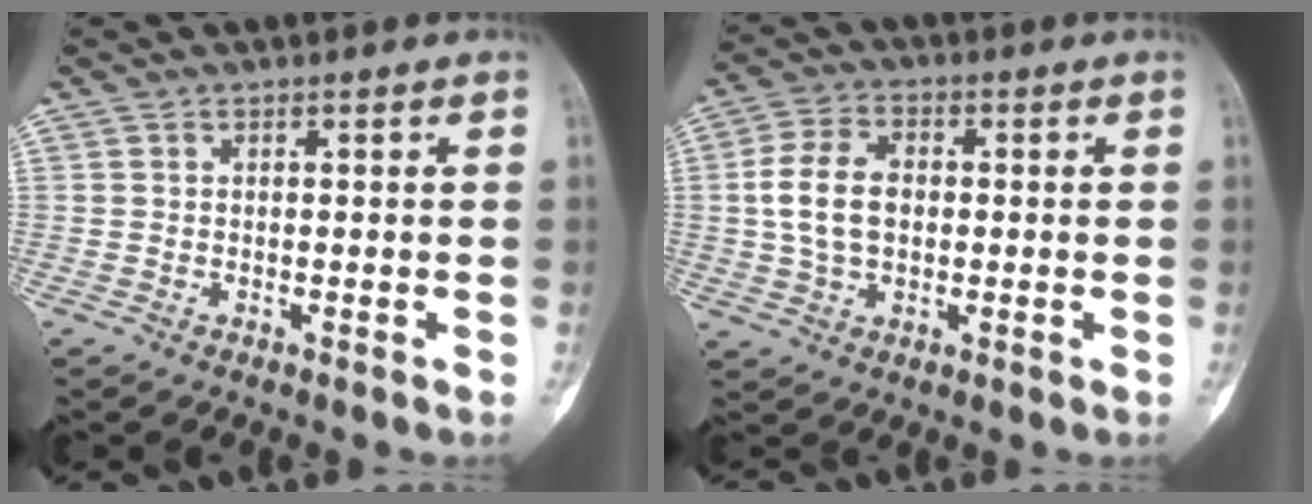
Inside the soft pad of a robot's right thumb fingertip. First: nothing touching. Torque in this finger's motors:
{"motor_torque": [0.04, 0.04, 0.31, -0.29, 0.19]}